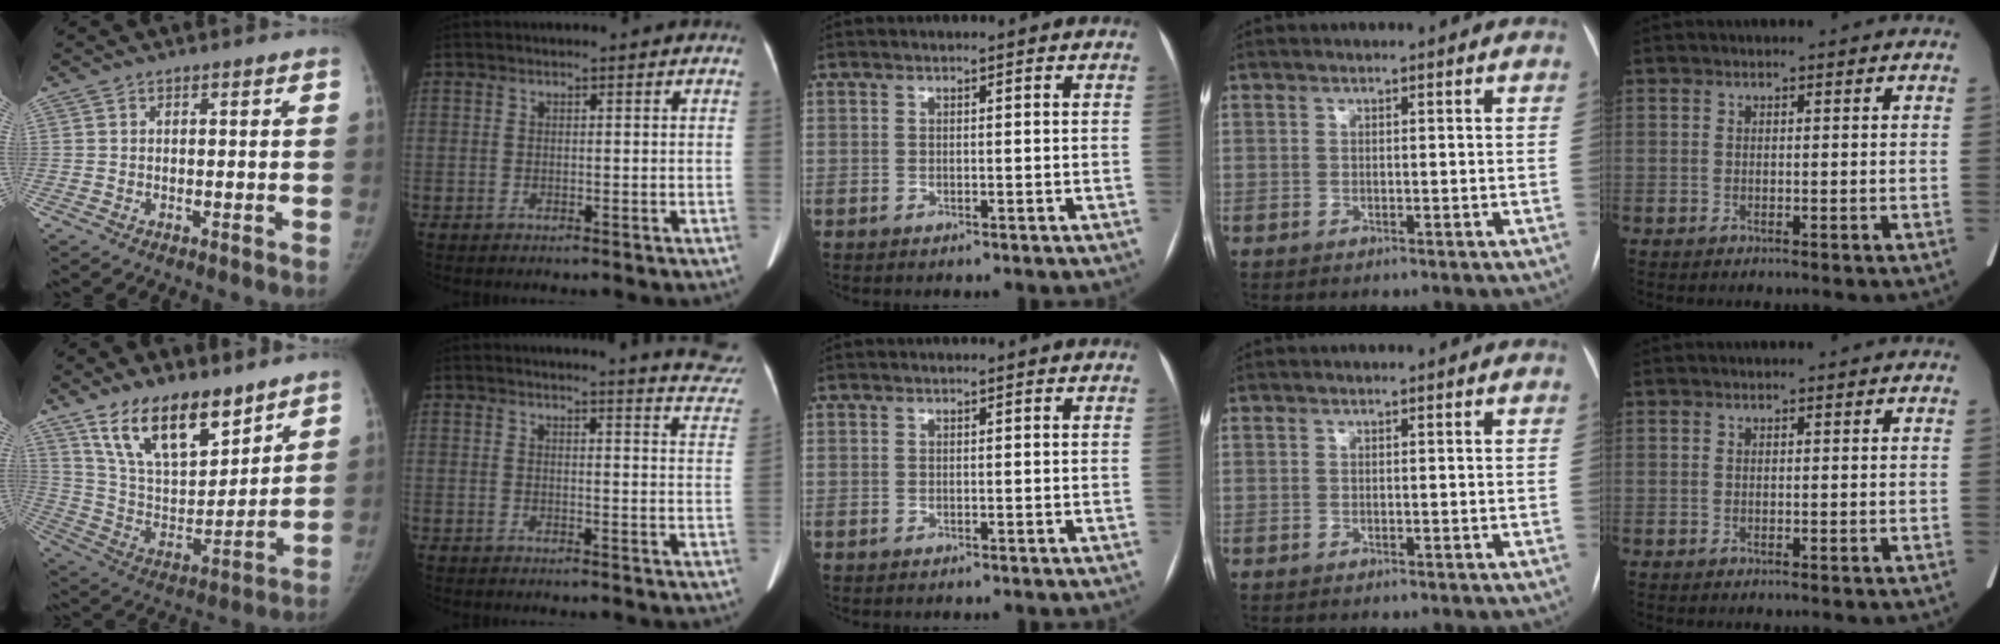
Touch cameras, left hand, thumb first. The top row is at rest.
{"thumb": {"total": 17.8, "force": [12.2, 7.9, 10.2], "torque": [-0.132, -0.070, 0.230]}, "index": {"total": 11.5, "force": [11.4, 0.0, 2.1], "torque": [-0.006, -0.085, 0.094]}}